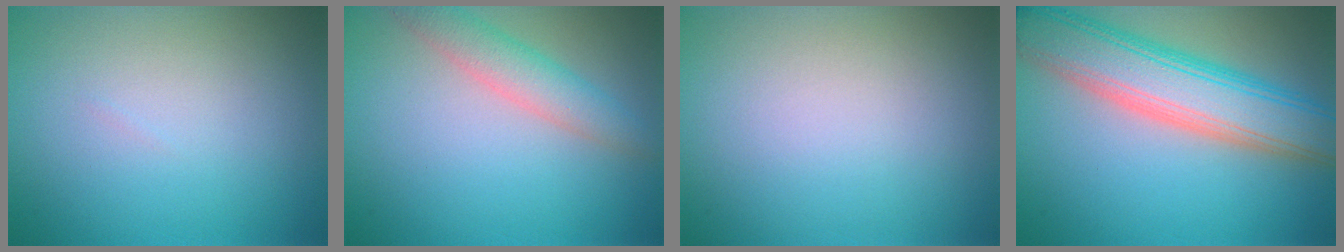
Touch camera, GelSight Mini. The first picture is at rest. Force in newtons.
{"total": 3.2, "press": 3.2, "slide": 0.1}
{"total": 0.0}
{"total": 8.5, "press": 8.5, "slide": 0.4}